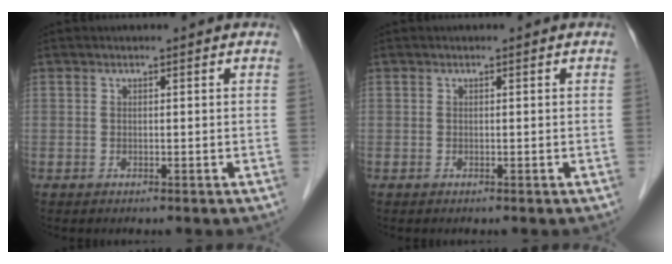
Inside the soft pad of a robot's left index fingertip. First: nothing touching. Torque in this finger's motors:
{"motor_torque": [0.00, 0.00, 0.00, 0.00]}